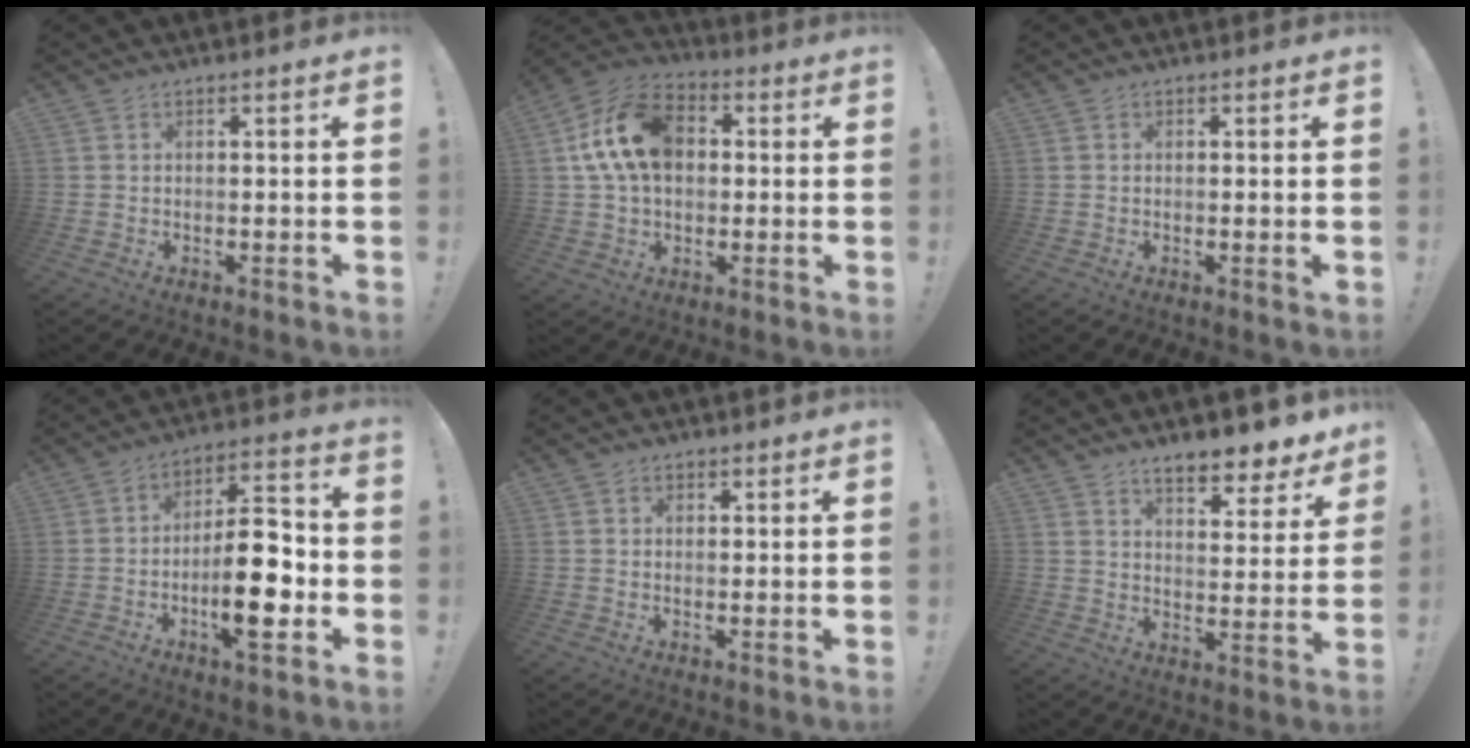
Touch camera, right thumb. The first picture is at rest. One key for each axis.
{"total": 17.1, "fx": 3.1, "fy": 12.1, "fz": 11.6, "tx": -0.199, "ty": 0.012, "tz": 0.063}
{"total": 1.2, "fx": 0.1, "fy": -0.2, "fz": 1.2, "tx": -0.018, "ty": -0.002, "tz": 0.001}
{"total": 17.4, "fx": -4.9, "fy": 5.9, "fz": 15.6, "tx": -0.255, "ty": 0.018, "tz": -0.078}
{"total": 1.4, "fx": 0.8, "fy": 1.1, "fz": 0.4, "tx": 0.007, "ty": -0.004, "tz": 0.012}
{"total": 9.3, "fx": 7.9, "fy": 2.6, "fz": 4.3, "tx": -0.056, "ty": -0.064, "tz": 0.138}